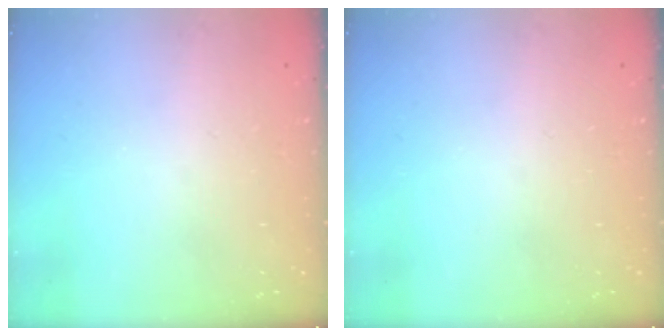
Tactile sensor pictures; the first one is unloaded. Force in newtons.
{"total": 0.0}